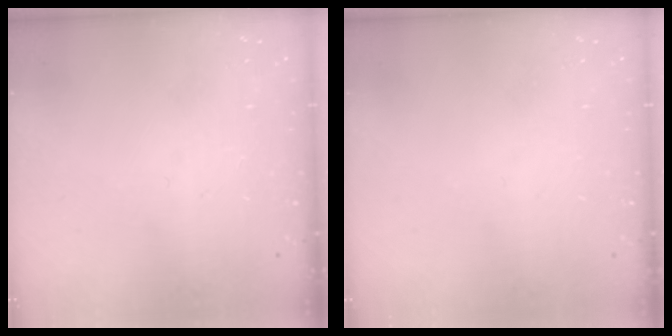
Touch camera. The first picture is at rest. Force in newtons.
{"total": 0.0}